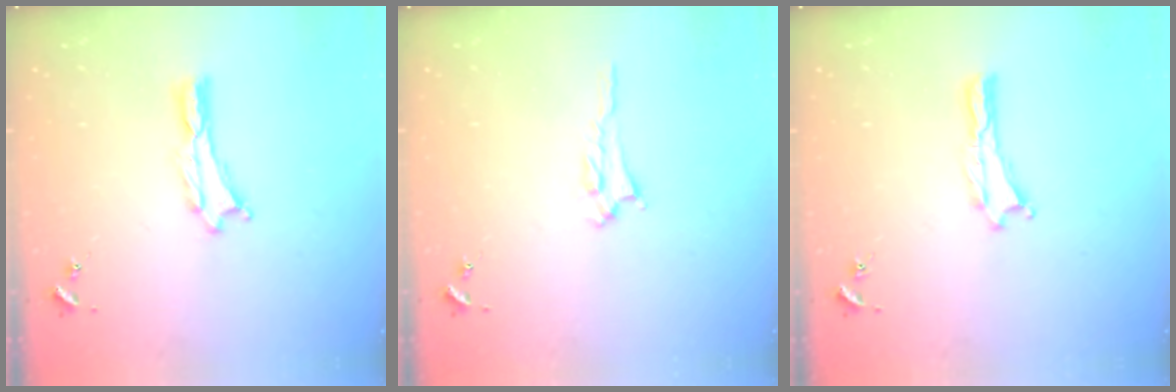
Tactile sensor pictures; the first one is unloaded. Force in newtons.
{"total": 2.2, "press": 2.2, "slide": 0.3}
{"total": 0.0}